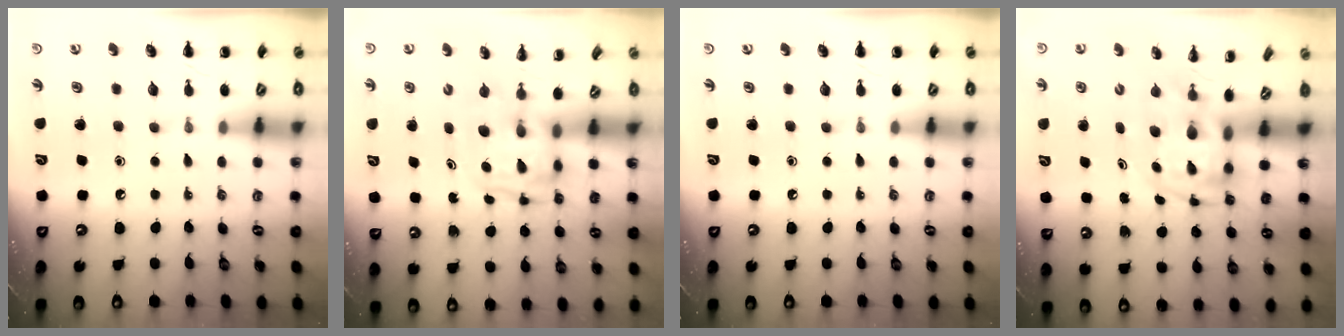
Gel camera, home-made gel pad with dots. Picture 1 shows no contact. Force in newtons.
{"total": 3.9, "press": 3.9, "slide": 0.4}
{"total": 0.0}
{"total": 3.9, "press": 3.9, "slide": 0.7}